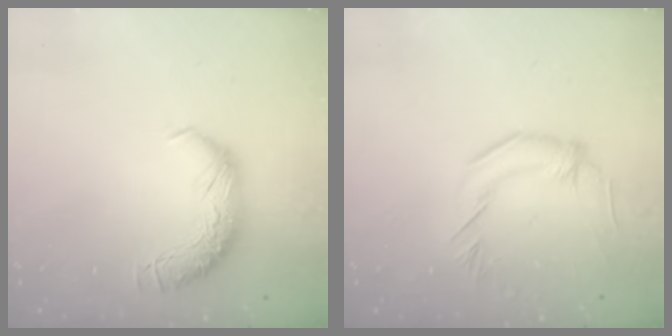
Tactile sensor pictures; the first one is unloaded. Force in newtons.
{"total": 1.3, "press": 1.3, "slide": 0.4}